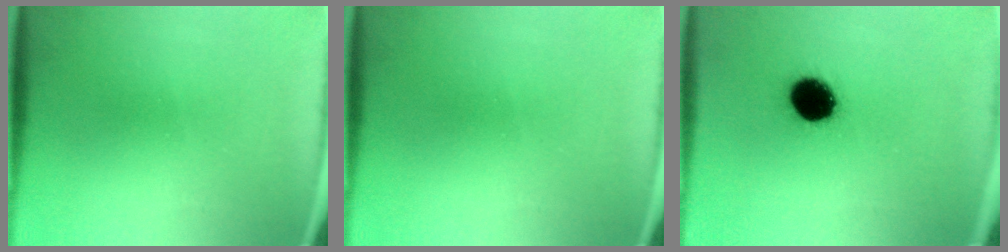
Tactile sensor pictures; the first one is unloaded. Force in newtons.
{"total": 0.0}
{"total": 11.1}